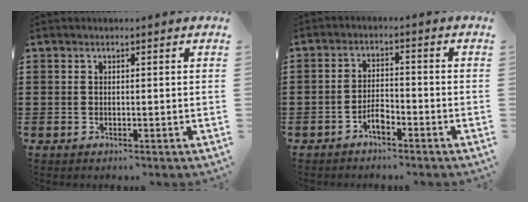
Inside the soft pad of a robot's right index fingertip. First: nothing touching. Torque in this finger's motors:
{"motor_torque": [1.60, 0.54, 0.45, 0.06]}